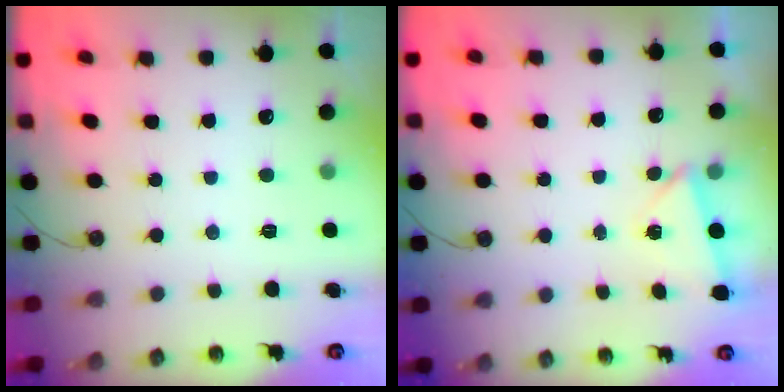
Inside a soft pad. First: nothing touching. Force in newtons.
{"total": 2.7, "press": 2.1, "slide": 1.8}